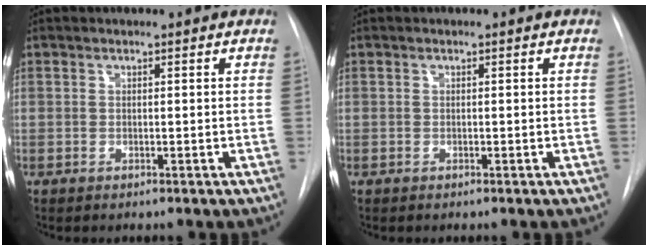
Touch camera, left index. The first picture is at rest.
{"total": 0.0}